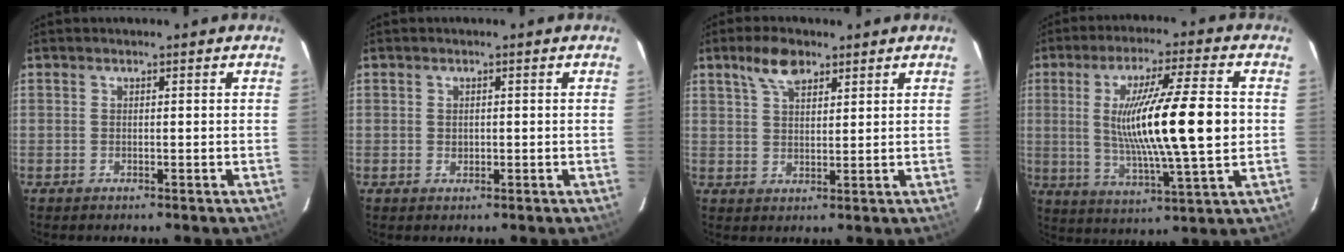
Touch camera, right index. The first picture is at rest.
{"total": 1.0, "force": [0.1, 0.9, 0.4], "torque": [-0.002, 0.003, 0.004]}
{"total": 5.8, "force": [3.8, 2.6, 3.5], "torque": [-0.063, 0.012, 0.070]}
{"total": 17.9, "force": [0.9, 1.4, 17.9], "torque": [-0.312, -0.013, 0.024]}